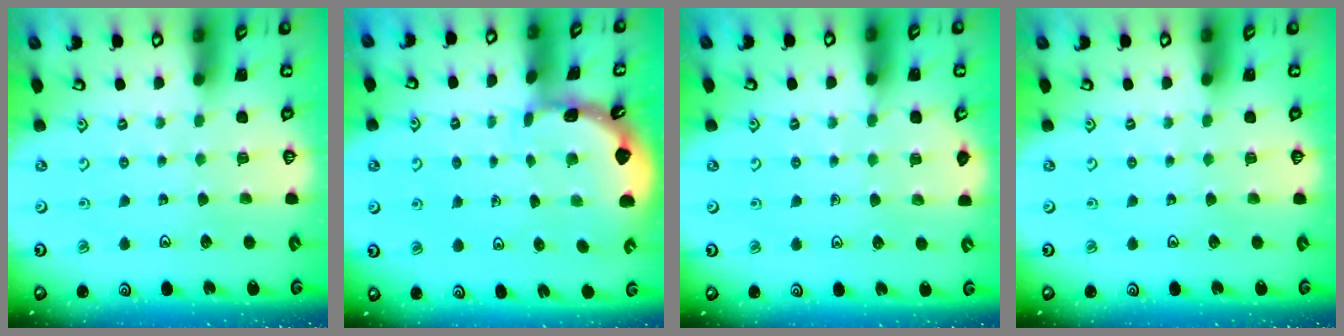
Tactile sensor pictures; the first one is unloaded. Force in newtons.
{"total": 1.7, "press": 1.7, "slide": 0.1}
{"total": 4.8, "press": 4.3, "slide": 2.2}
{"total": 0.0}